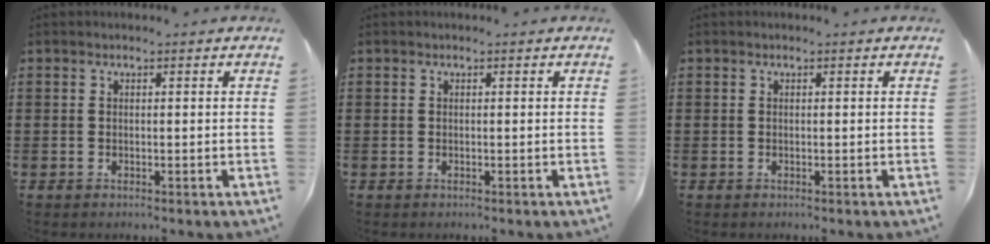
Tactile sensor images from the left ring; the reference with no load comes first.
{"total": 0.0}
{"total": 0.0}